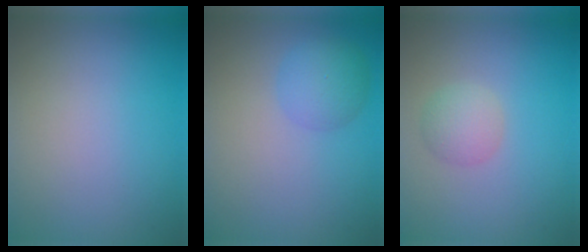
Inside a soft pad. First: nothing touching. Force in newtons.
{"total": 3.0, "press": 3.0, "slide": 0.1}
{"total": 2.3, "press": 2.3, "slide": 0.0}